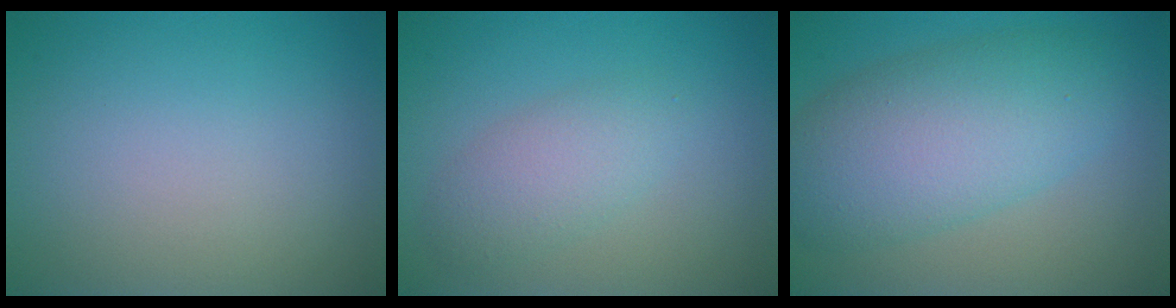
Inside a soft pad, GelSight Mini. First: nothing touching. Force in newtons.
{"total": 2.9, "press": 2.9, "slide": 0.0}
{"total": 8.0, "press": 8.0, "slide": 0.1}